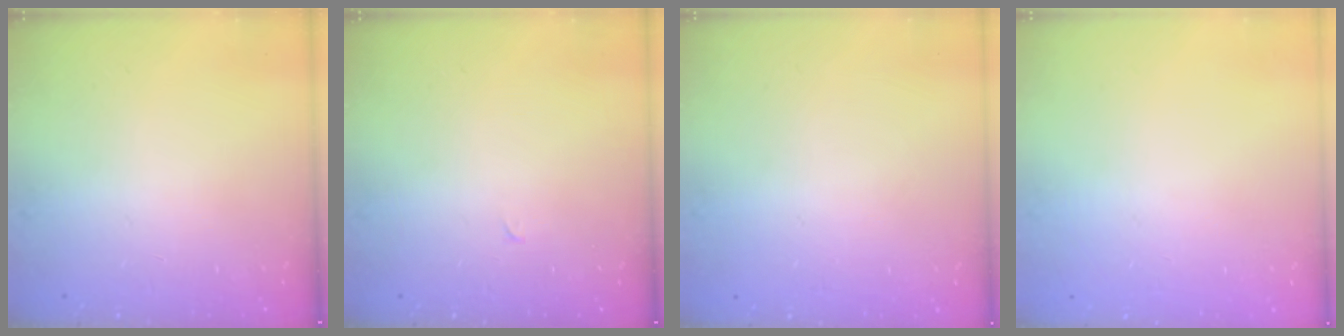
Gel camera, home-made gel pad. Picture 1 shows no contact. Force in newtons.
{"total": 0.0}
{"total": 0.0}
{"total": 0.0}